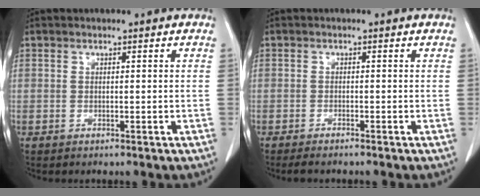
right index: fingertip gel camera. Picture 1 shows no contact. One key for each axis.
{"total": 2.3, "fx": -2.1, "fy": 0.2, "fz": 1.0, "tx": -0.012, "ty": -0.005, "tz": -0.032}